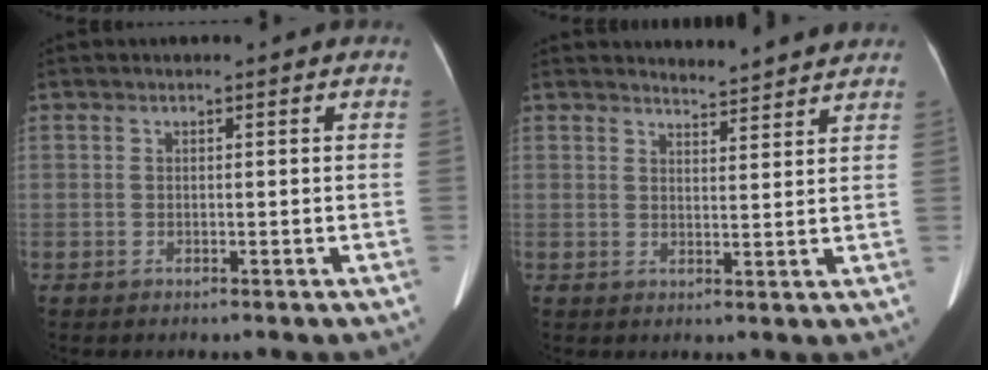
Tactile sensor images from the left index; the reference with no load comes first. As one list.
[{"total": 4.6, "force": [4.6, 0.2, 0.2], "torque": [-0.017, 0.005, 0.058]}]